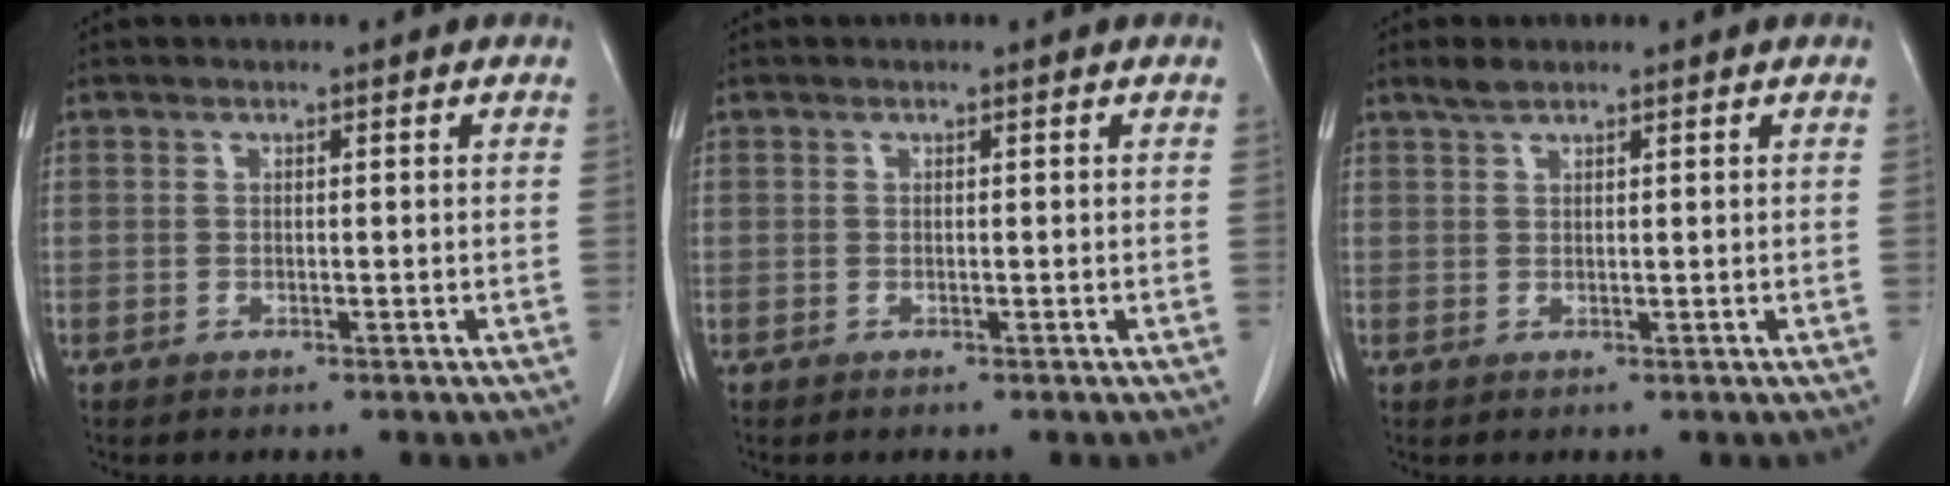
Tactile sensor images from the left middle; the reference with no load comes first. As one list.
[{"total": 0.0}, {"total": 1.8, "force": [1.5, 0.4, 0.9], "torque": [-0.024, 0.005, 0.033]}]